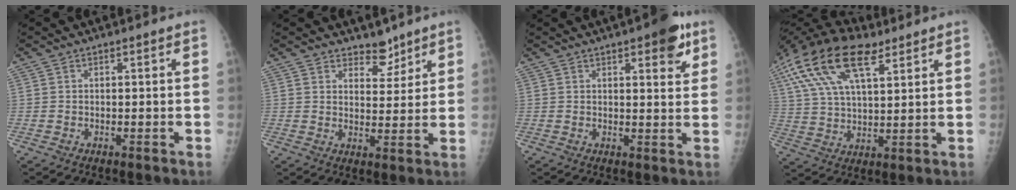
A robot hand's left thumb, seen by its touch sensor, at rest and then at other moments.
{"total": 4.6, "force": [3.8, 2.4, 1.0], "torque": [0.012, -0.030, 0.061]}
{"total": 6.9, "force": [3.8, 2.3, 5.3], "torque": [-0.049, -0.015, 0.043]}
{"total": 19.1, "force": [9.7, 8.7, 13.9], "torque": [-0.266, 0.003, 0.177]}